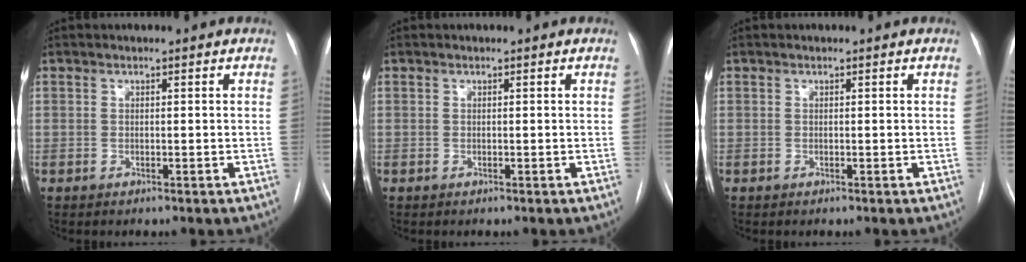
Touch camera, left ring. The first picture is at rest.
{"total": 0.0}
{"total": 0.0}